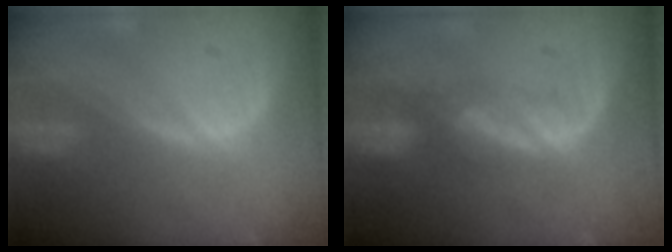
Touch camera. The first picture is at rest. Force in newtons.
{"total": 3.7, "press": 3.4, "slide": 1.5}